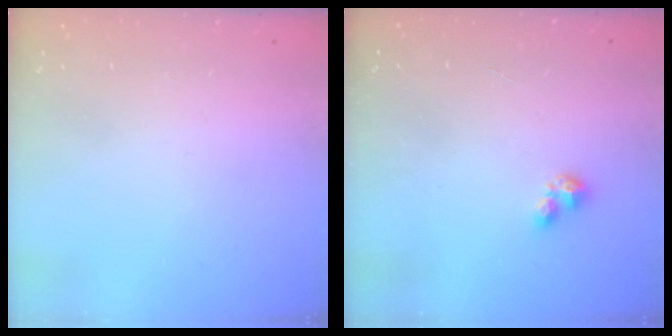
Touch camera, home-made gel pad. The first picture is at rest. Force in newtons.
{"total": 1.0, "press": 1.0, "slide": 0.1}